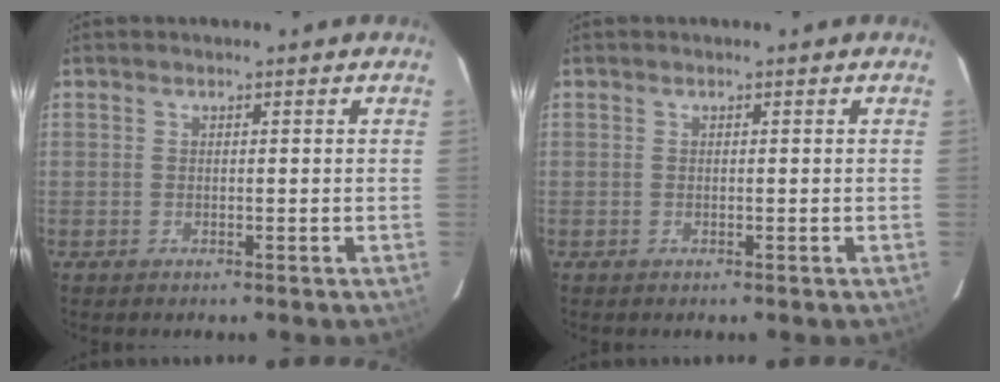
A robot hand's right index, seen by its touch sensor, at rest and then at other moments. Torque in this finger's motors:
{"motor_torque": [0.00, 0.00, 0.02, 0.00]}